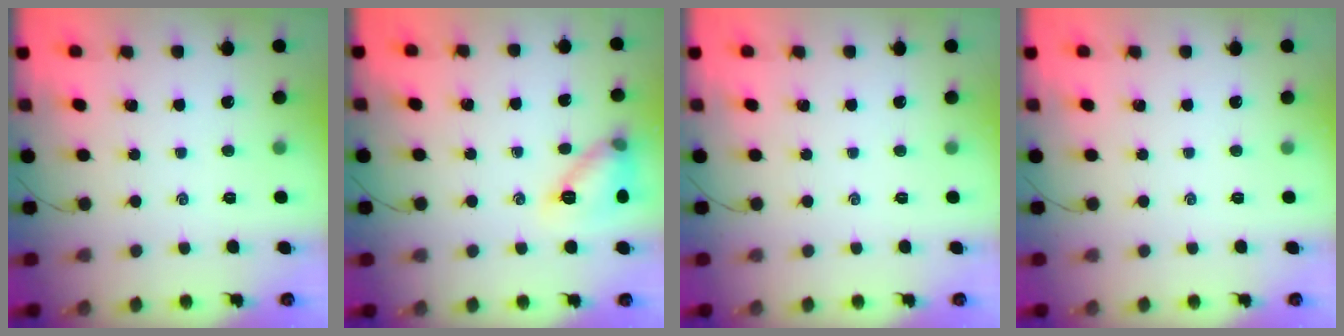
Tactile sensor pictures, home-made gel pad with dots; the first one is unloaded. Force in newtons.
{"total": 11.2, "press": 11.1, "slide": 1.3}
{"total": 0.0}
{"total": 0.0}